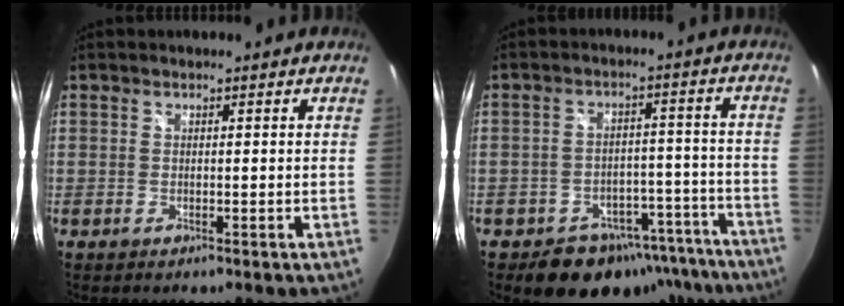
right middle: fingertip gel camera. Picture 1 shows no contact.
{"total": 15.0, "force": [-11.2, 9.1, 4.1], "torque": [-0.079, 0.040, -0.119]}